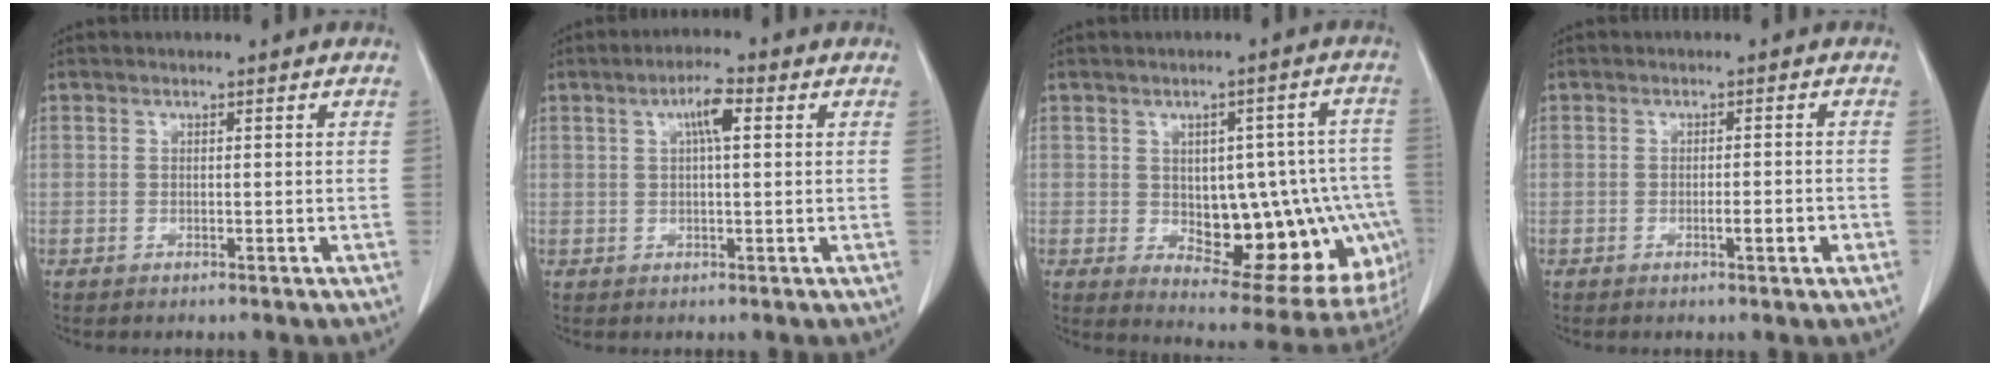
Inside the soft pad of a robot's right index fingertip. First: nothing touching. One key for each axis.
{"total": 4.1, "fx": 1.3, "fy": 0.7, "fz": 3.8, "tx": -0.070, "ty": 0.009, "tz": 0.022}
{"total": 20.2, "fx": -3.2, "fy": 9.8, "fz": 17.4, "tx": -0.142, "ty": 0.036, "tz": -0.012}
{"total": 2.6, "fx": -1.0, "fy": 0.4, "fz": 2.3, "tx": -0.036, "ty": 0.000, "tz": -0.014}